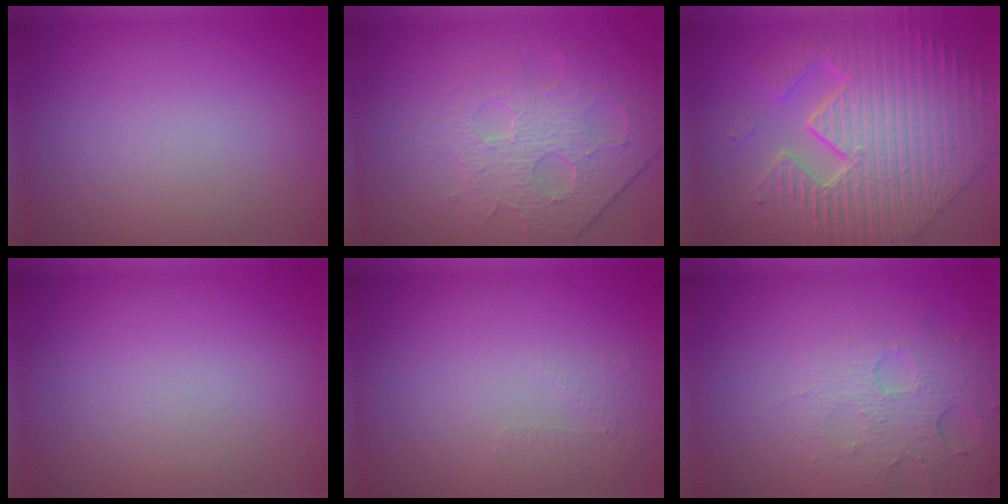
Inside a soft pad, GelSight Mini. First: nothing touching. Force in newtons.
{"total": 3.9, "press": 3.8, "slide": 1.1}
{"total": 11.4, "press": 7.4, "slide": 8.7}
{"total": 0.0}
{"total": 0.9, "press": 0.4, "slide": 0.8}
{"total": 4.7, "press": 3.1, "slide": 3.5}